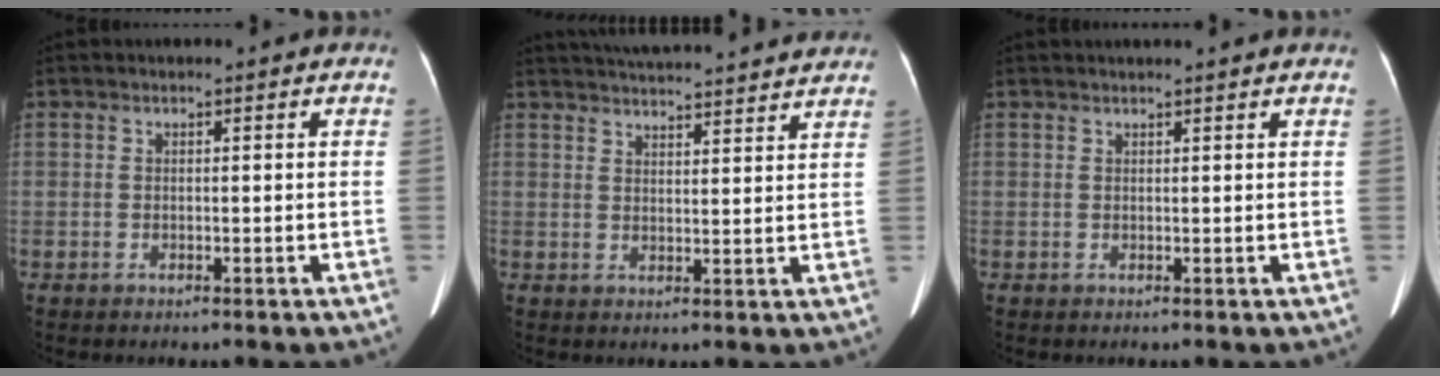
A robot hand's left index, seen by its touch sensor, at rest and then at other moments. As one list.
[{"total": 17.9, "force": [16.8, 1.5, 6.0], "torque": [-0.090, 0.026, 0.222]}, {"total": 3.1, "force": [2.9, -0.4, 1.1], "torque": [-0.012, 0.023, 0.038]}]